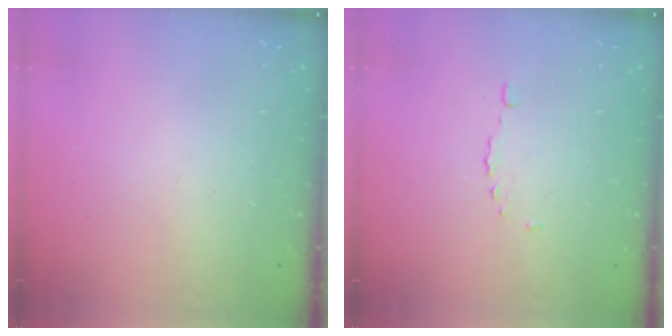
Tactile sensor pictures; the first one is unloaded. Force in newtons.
{"total": 1.1, "press": 0.8, "slide": 0.7}